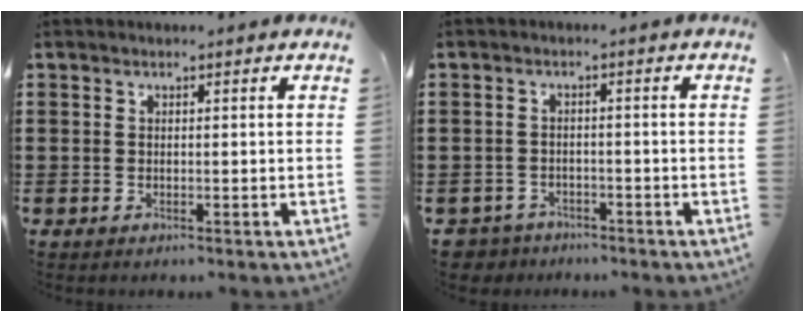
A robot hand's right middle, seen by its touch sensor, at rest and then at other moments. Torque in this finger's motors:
{"motor_torque": [-0.26, 0.17, 0.02, -0.03]}